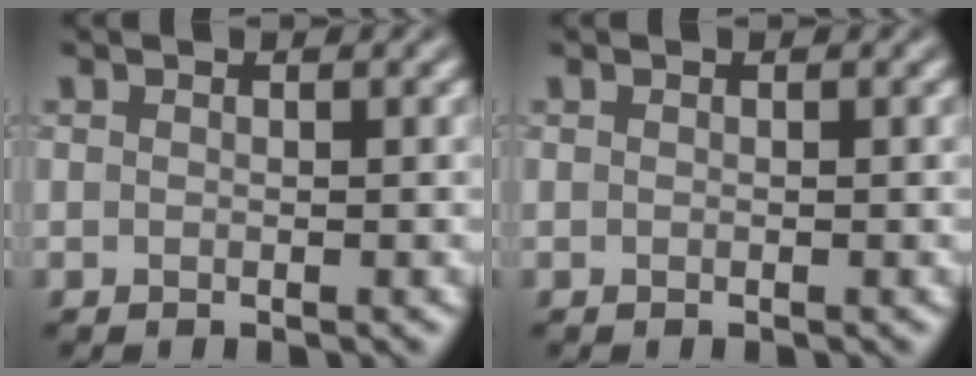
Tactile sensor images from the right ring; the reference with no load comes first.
{"total": 0.0}